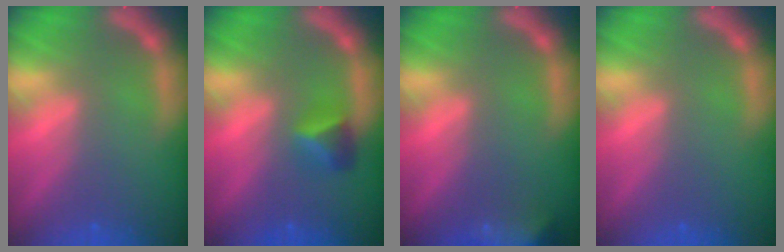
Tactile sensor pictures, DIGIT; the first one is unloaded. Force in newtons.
{"total": 2.4}
{"total": 7.9}
{"total": 0.0}